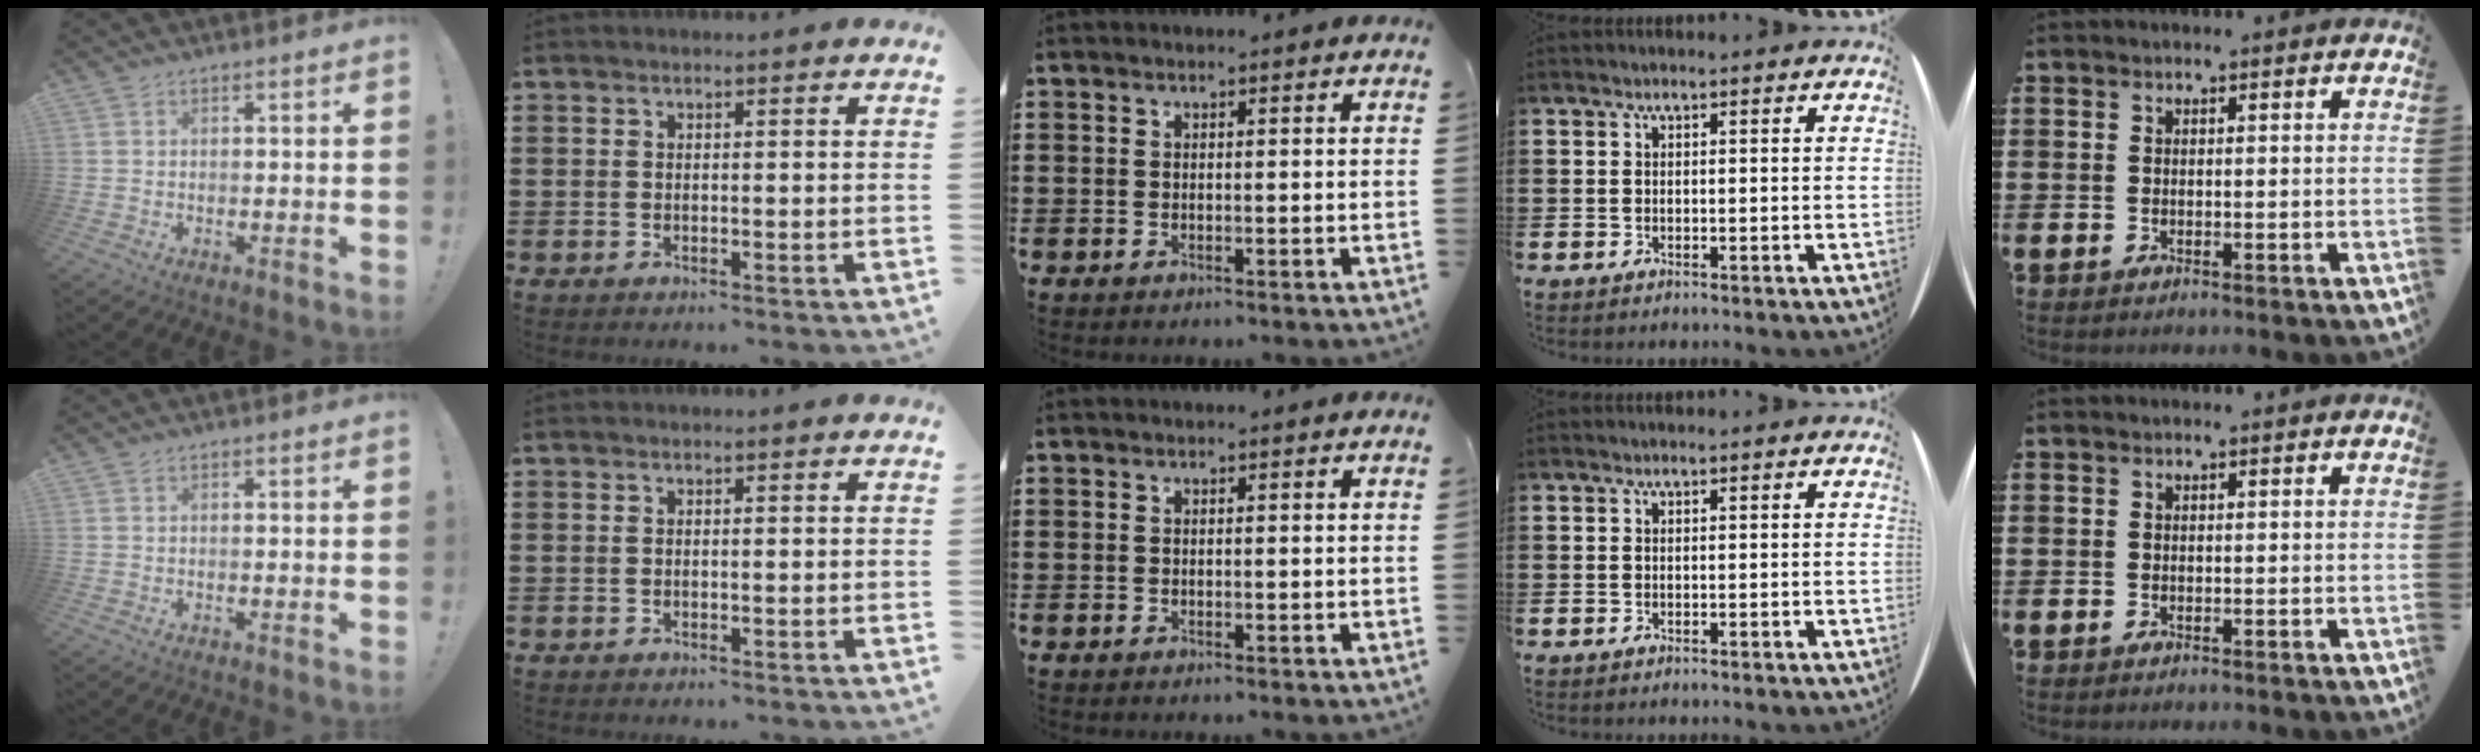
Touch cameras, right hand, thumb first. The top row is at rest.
{}